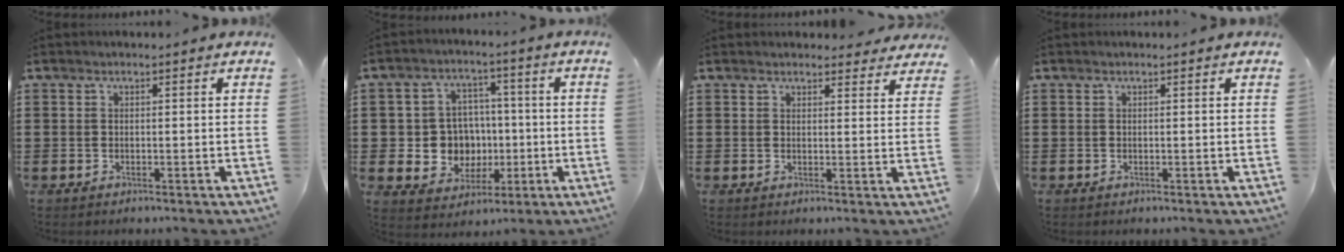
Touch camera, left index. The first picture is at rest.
{"total": 7.6, "force": [-0.3, 7.3, 2.1], "torque": [-0.061, 0.013, 0.004]}
{"total": 2.6, "force": [2.5, 0.7, 0.4], "torque": [0.001, -0.011, 0.043]}
{"total": 0.0}